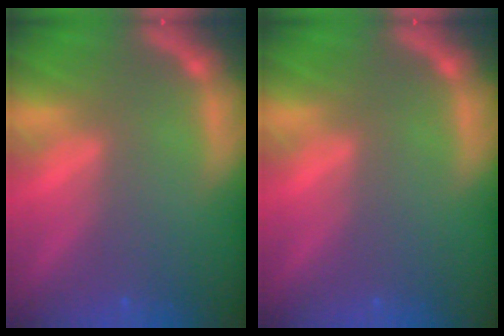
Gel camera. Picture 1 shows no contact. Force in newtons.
{"total": 0.0}